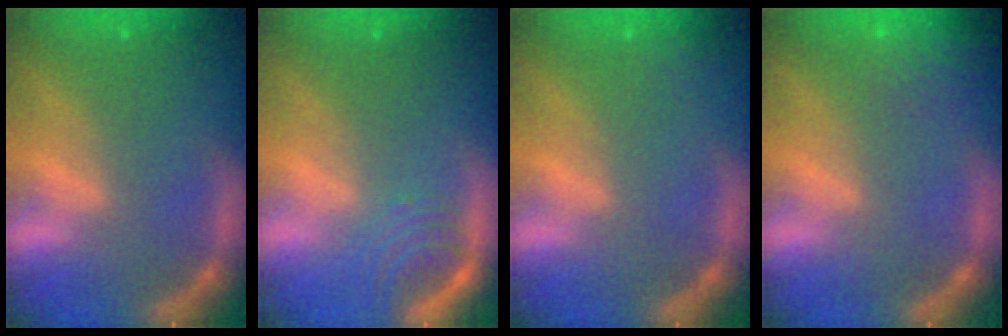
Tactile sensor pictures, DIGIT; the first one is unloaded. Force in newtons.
{"total": 3.5}
{"total": 1.4}
{"total": 9.5}